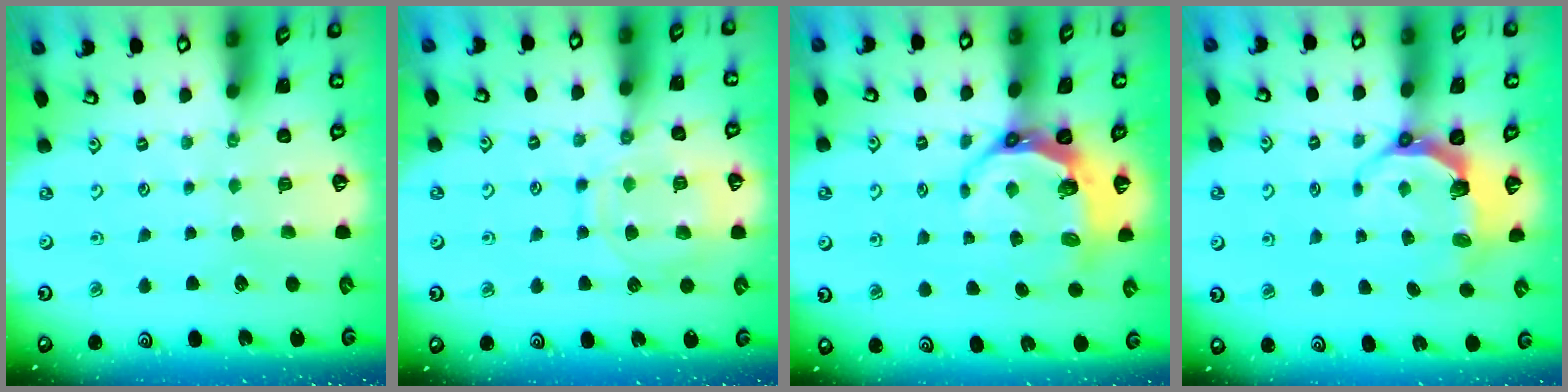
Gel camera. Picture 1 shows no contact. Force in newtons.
{"total": 13.2, "press": 13.2, "slide": 1.3}
{"total": 8.8, "press": 7.8, "slide": 3.9}
{"total": 6.3, "press": 4.8, "slide": 4.1}